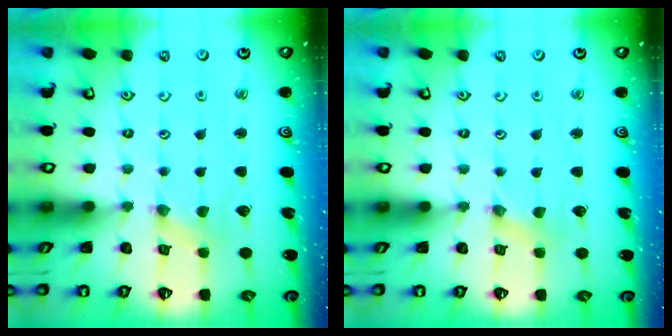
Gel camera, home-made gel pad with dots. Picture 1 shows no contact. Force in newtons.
{"total": 0.0}